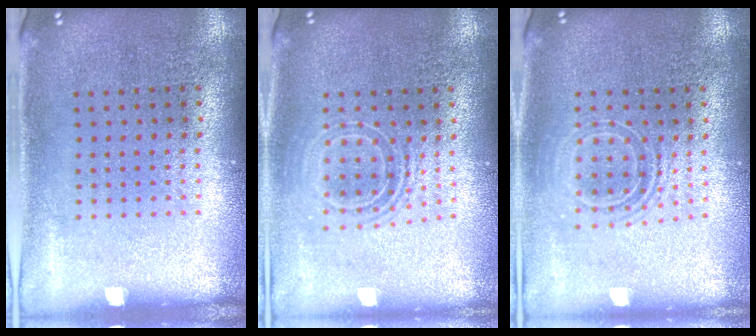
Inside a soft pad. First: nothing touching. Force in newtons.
{"total": 1.7, "press": 1.3, "slide": 1.1}
{"total": 1.7, "press": 1.3, "slide": 1.0}